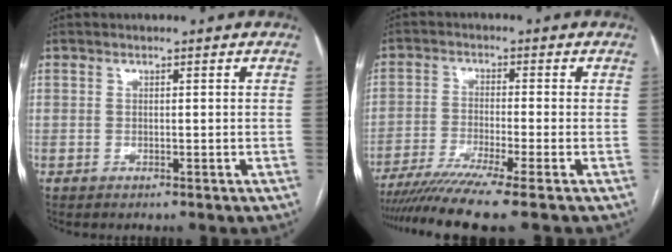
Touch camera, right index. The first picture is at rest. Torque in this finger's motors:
{"motor_torque": [1.17, -0.98, 0.44, 0.18]}